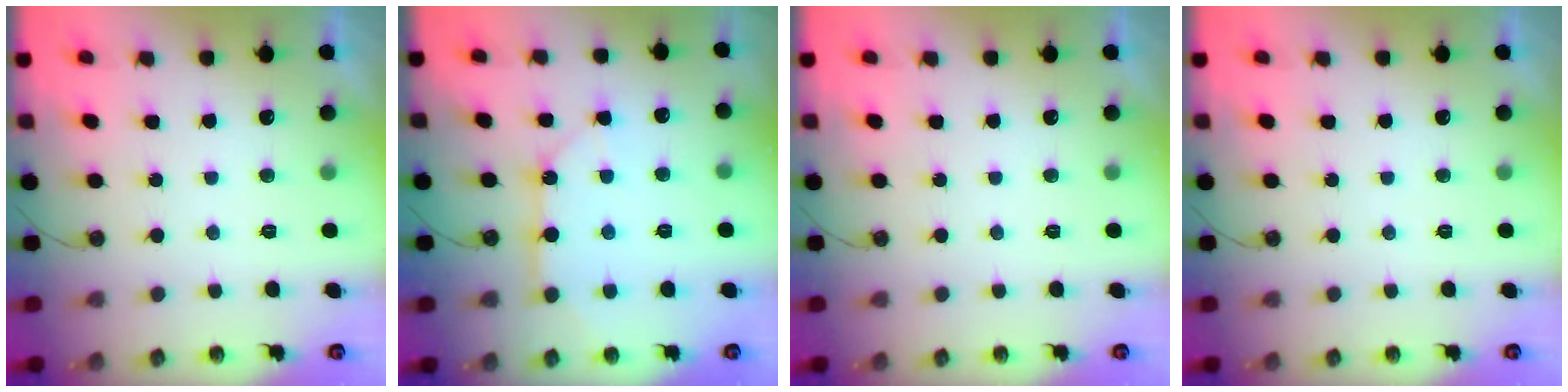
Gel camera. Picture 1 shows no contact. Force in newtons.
{"total": 11.6, "press": 11.6, "slide": 1.1}
{"total": 0.0}
{"total": 0.0}